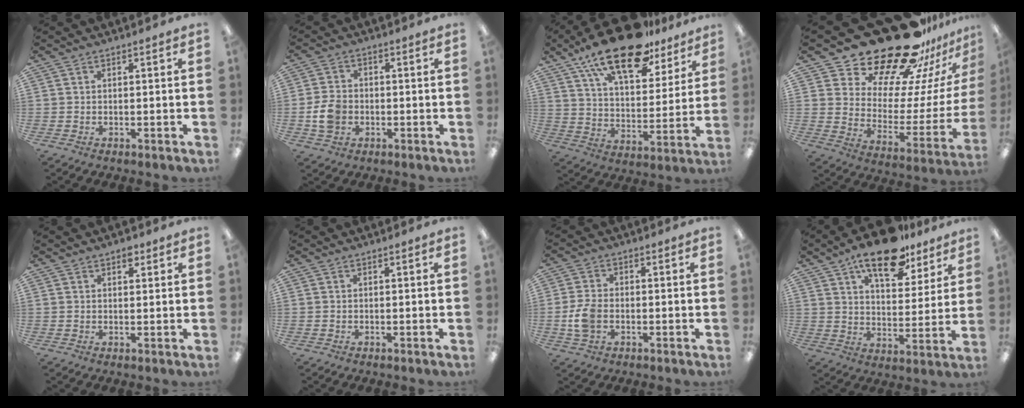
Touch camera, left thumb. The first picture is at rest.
{"total": 6.5, "force": [-1.2, 5.1, 3.8], "torque": [-0.069, 0.009, -0.022]}
{"total": 20.9, "force": [14.7, 8.3, 12.3], "torque": [-0.208, -0.077, 0.254]}
{"total": 26.9, "force": [22.6, 9.9, 10.8], "torque": [-0.161, -0.169, 0.401]}
{"total": 2.3, "force": [1.7, 1.2, 1.0], "torque": [-0.006, -0.005, 0.028]}
{"total": 0.0}
{"total": 6.8, "force": [-1.3, 4.6, 4.9], "torque": [-0.105, 0.008, -0.024]}
{"total": 16.5, "force": [11.9, 6.9, 9.1], "torque": [-0.139, -0.059, 0.202]}